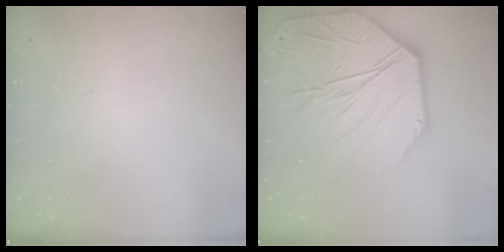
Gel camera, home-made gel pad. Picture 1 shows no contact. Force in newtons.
{"total": 14.4, "press": 14.3, "slide": 1.6}